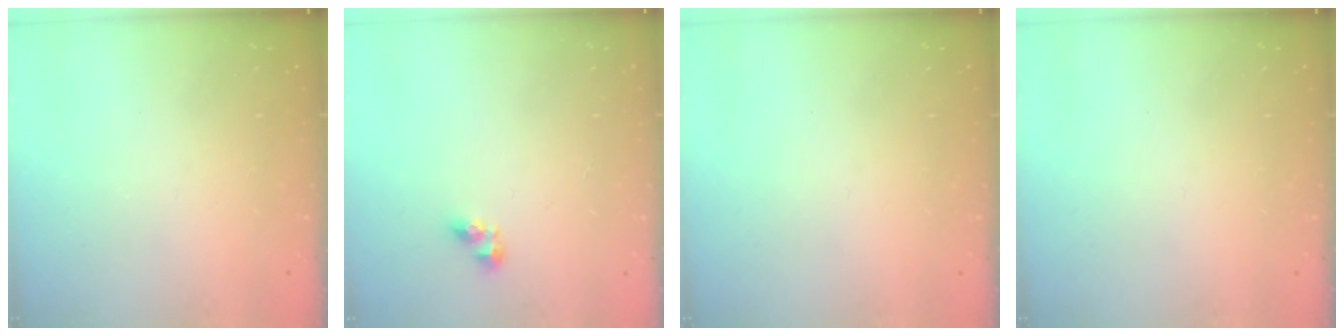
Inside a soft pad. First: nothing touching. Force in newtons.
{"total": 5.0, "press": 5.0, "slide": 0.5}
{"total": 0.0}
{"total": 0.0}